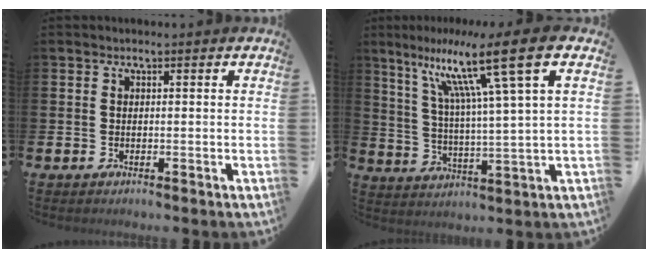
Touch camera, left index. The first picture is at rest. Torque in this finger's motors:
{"motor_torque": [1.02, -1.12, 1.05, 0.21]}